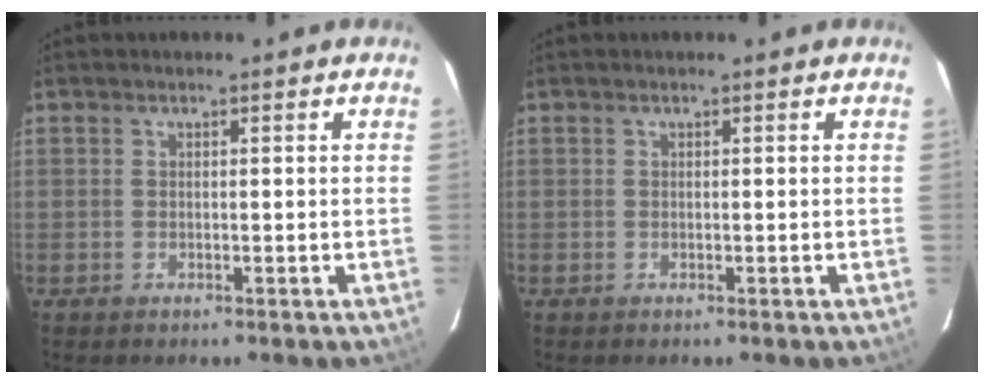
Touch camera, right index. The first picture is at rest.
{"total": 0.0}